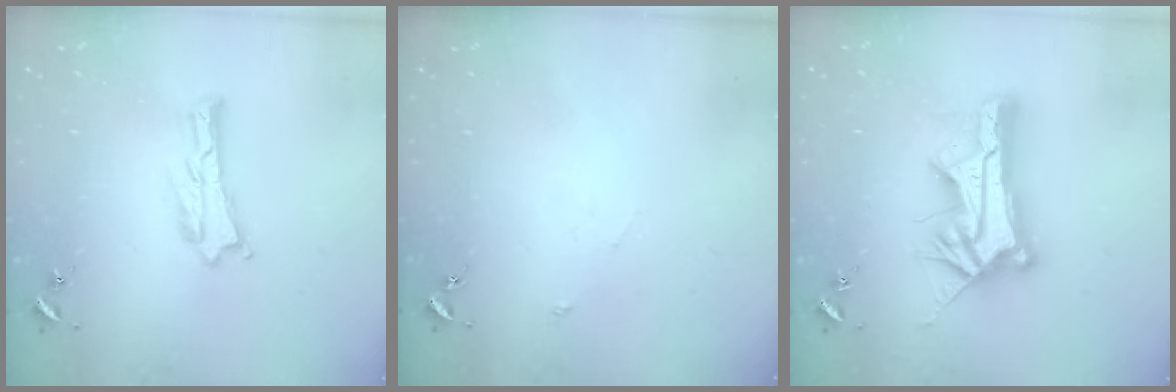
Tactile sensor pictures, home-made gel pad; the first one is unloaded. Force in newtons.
{"total": 2.5, "press": 2.5, "slide": 0.2}
{"total": 13.0, "press": 12.9, "slide": 1.2}